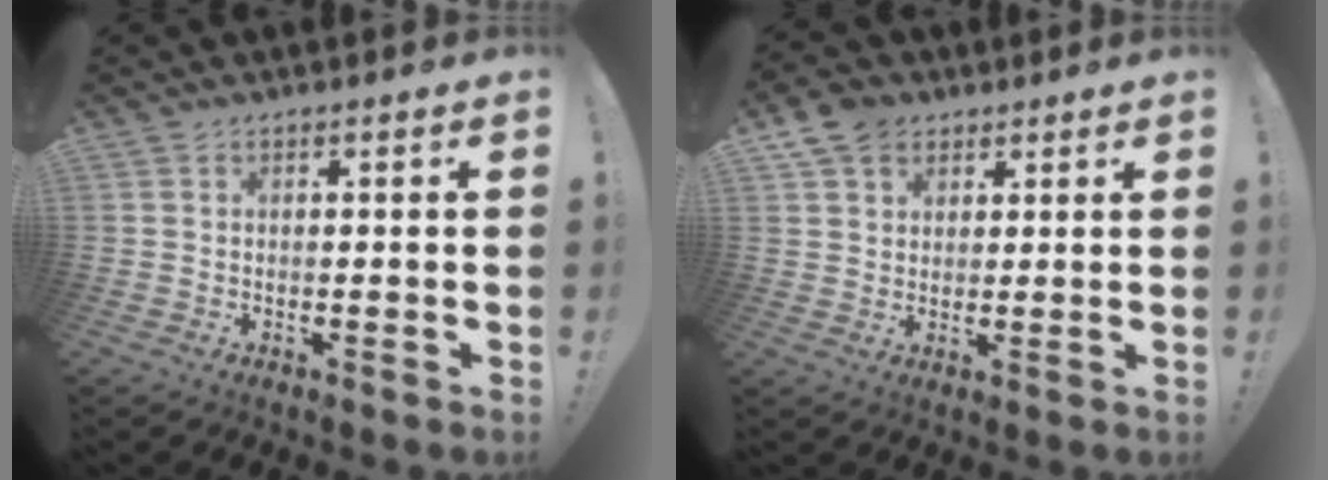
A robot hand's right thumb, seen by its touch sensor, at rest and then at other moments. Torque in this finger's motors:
{"motor_torque": [-0.32, 0.55, 0.16, -0.03, 0.19]}